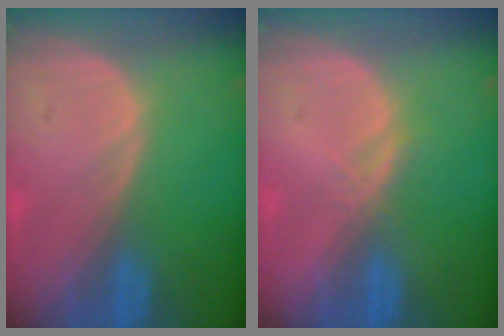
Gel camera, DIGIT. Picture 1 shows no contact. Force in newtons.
{"total": 1.5, "press": 1.3, "slide": 0.8}